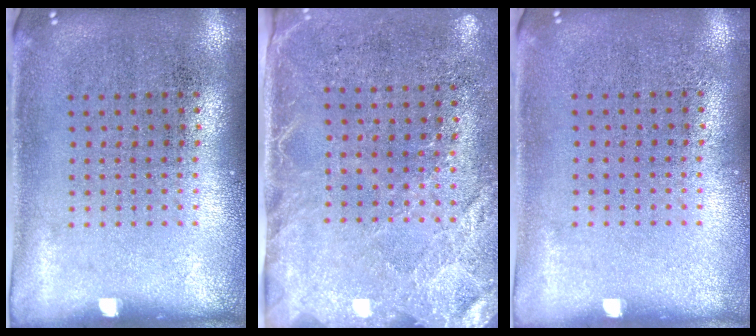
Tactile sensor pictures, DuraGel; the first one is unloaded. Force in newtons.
{"total": 2.7, "press": 2.3, "slide": 1.5}
{"total": 0.0}